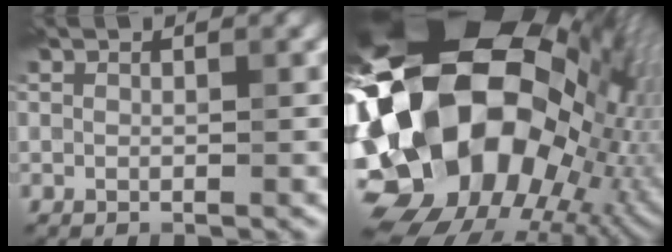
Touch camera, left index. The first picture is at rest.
{"total": 22.1, "force": [0.6, 16.2, 15.0], "torque": [-0.298, -0.004, 0.006]}